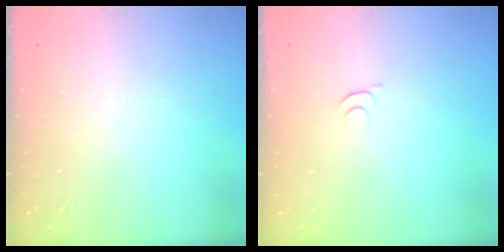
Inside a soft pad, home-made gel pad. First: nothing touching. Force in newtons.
{"total": 3.5, "press": 3.5, "slide": 0.5}